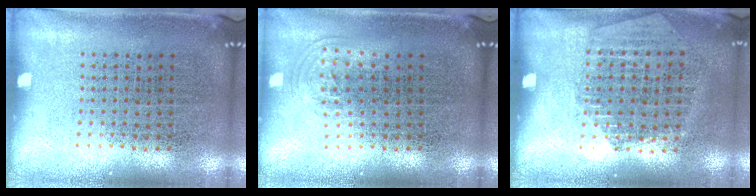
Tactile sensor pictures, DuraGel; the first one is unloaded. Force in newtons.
{"total": 1.0, "press": 0.7, "slide": 0.7}
{"total": 1.4, "press": 1.3, "slide": 0.4}